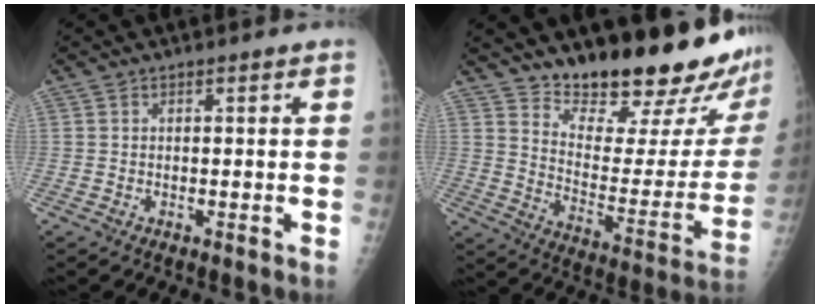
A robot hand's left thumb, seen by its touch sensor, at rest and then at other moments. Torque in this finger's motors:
{"motor_torque": [0.56, 0.18, -0.24, -0.70, 0.09]}